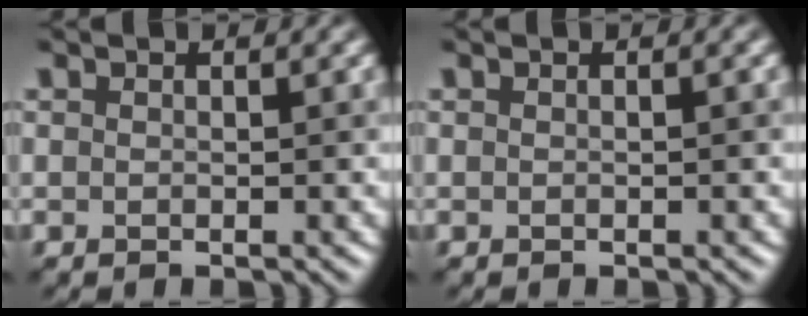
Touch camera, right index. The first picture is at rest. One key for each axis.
{"total": 0.8, "fx": 0.2, "fy": 0.4, "fz": 0.7, "tx": 0.001, "ty": 0.000, "tz": -0.008}